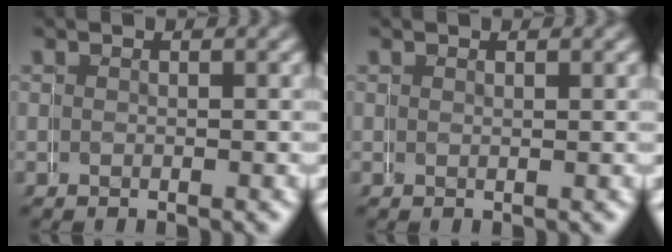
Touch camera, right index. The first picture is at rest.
{"total": 0.5, "force": [0.4, -0.2, 0.3], "torque": [-0.006, 0.000, 0.008]}